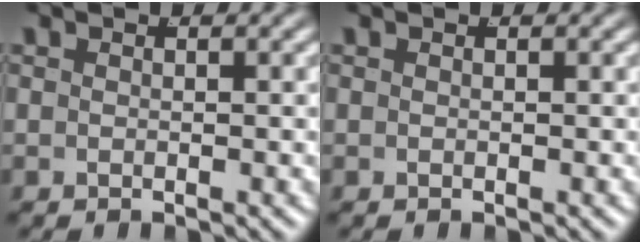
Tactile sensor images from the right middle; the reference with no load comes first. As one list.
[{"total": 0.0}]